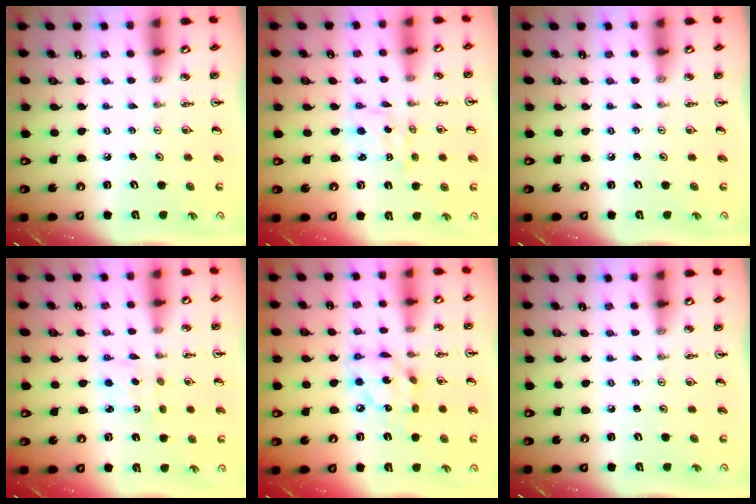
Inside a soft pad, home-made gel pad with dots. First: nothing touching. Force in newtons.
{"total": 1.1, "press": 1.1, "slide": 0.1}
{"total": 0.0}
{"total": 3.0, "press": 2.9, "slide": 0.6}
{"total": 12.0, "press": 12.0, "slide": 0.8}
{"total": 0.0}